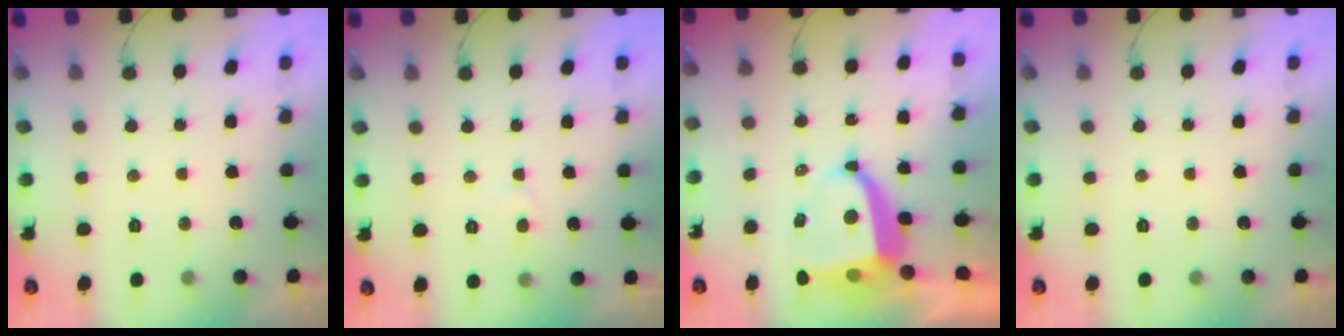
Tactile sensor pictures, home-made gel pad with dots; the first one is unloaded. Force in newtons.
{"total": 3.6, "press": 3.6, "slide": 0.4}
{"total": 8.8, "press": 8.8, "slide": 1.0}
{"total": 0.0}